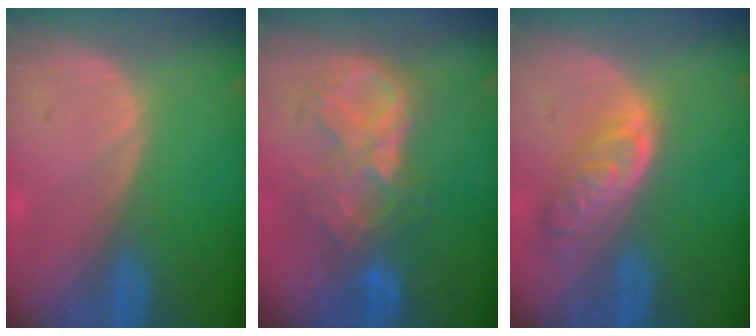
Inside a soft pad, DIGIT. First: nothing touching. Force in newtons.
{"total": 8.6, "press": 7.6, "slide": 4.1}
{"total": 6.4, "press": 5.7, "slide": 2.9}